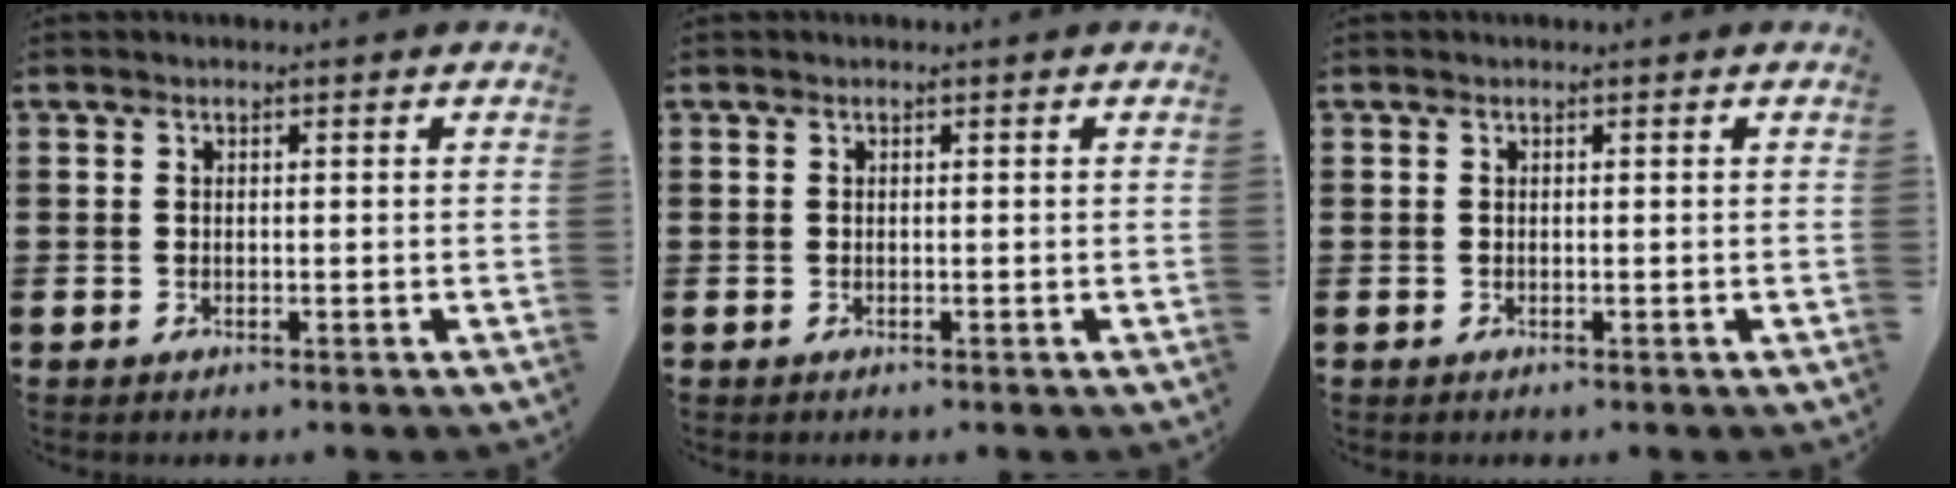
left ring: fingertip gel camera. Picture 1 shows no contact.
{"total": 0.0}
{"total": 0.0}